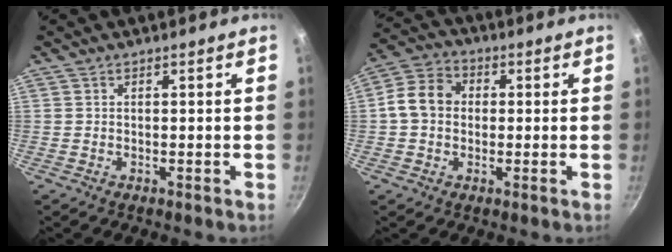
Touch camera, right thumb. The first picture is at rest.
{"total": 8.3, "force": [0.3, 6.8, 4.7], "torque": [-0.064, 0.018, -0.014]}